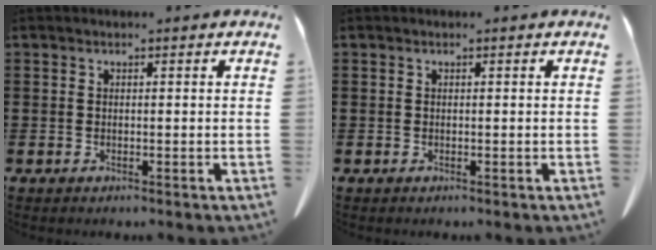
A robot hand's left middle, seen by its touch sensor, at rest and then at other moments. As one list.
[{"total": 0.0}]